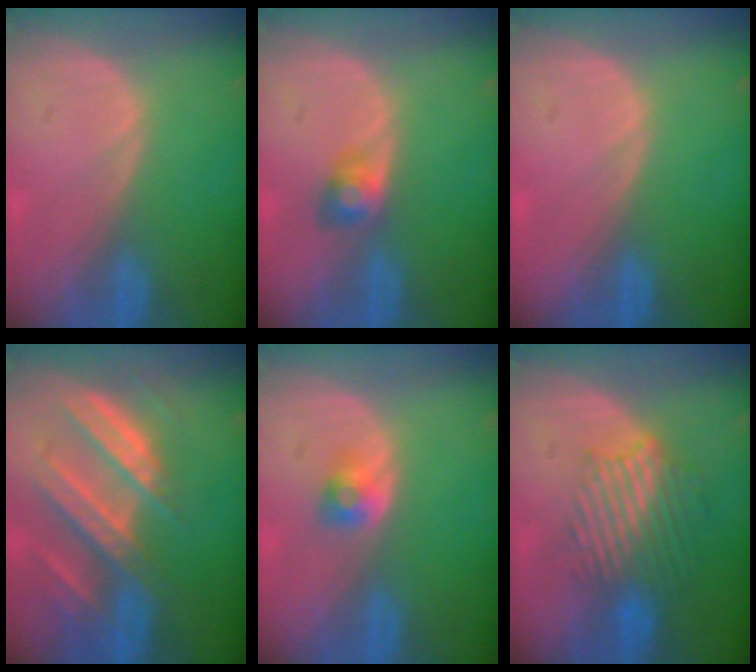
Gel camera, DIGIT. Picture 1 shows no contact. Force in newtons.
{"total": 2.6, "press": 2.6, "slide": 0.1}
{"total": 0.0}
{"total": 9.6, "press": 8.5, "slide": 4.5}
{"total": 2.5, "press": 2.3, "slide": 1.1}
{"total": 9.5, "press": 8.1, "slide": 5.1}